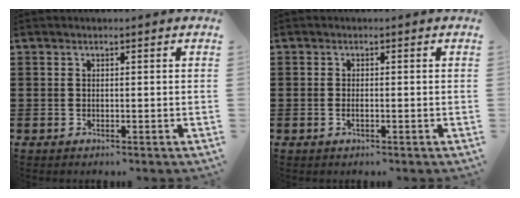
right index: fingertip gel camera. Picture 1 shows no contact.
{"total": 0.8, "force": [-0.4, 0.2, 0.6], "torque": [-0.013, -0.004, -0.006]}